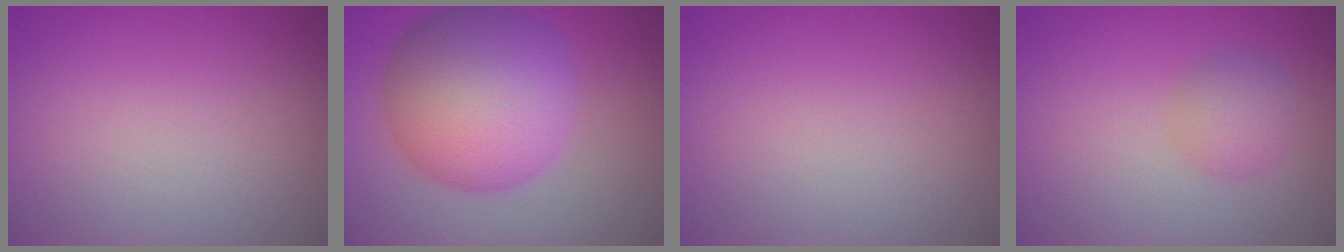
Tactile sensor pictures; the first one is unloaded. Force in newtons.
{"total": 12.1, "press": 12.1, "slide": 0.1}
{"total": 0.0}
{"total": 2.4, "press": 2.4, "slide": 0.0}